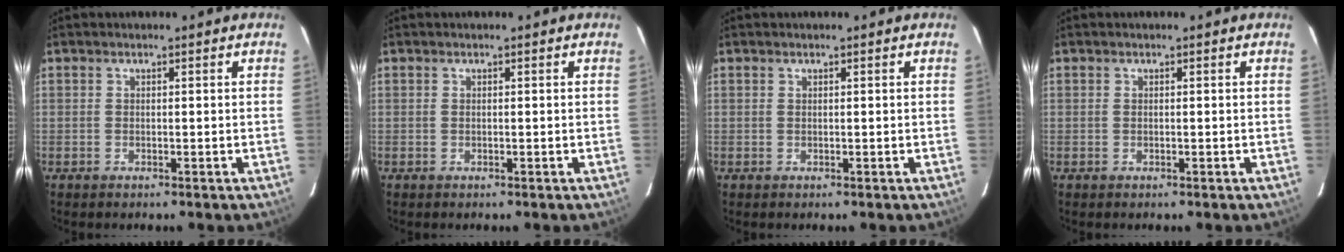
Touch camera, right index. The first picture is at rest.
{"total": 0.0}
{"total": 0.0}
{"total": 0.0}